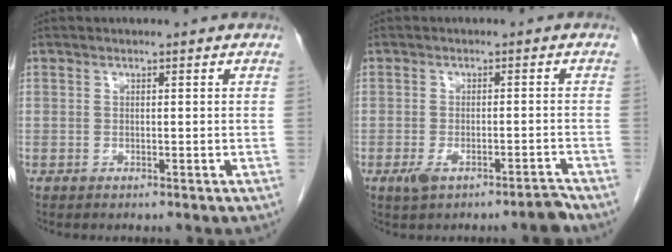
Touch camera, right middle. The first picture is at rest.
{"total": 3.9, "force": [-2.8, 0.7, 2.6], "torque": [-0.038, 0.009, -0.043]}